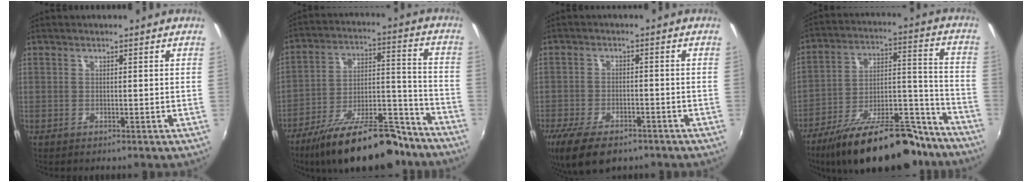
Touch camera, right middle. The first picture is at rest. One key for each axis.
{"total": 23.6, "fx": -18.3, "fy": 7.5, "fz": 12.9, "tx": -0.217, "ty": -0.003, "tz": -0.272}
{"total": 11.9, "fx": -8.4, "fy": 5.2, "fz": 6.8, "tx": -0.159, "ty": -0.036, "tz": -0.144}
{"total": 26.5, "fx": -20.2, "fy": 9.1, "fz": 14.5, "tx": -0.236, "ty": 0.006, "tz": -0.292}